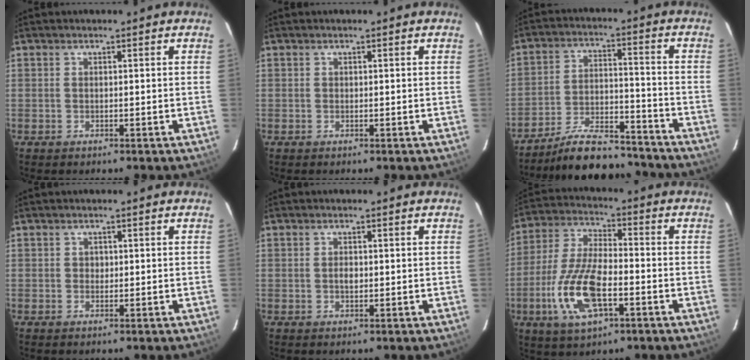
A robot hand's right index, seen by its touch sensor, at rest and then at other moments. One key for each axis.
{"total": 0.0}
{"total": 15.8, "fx": -14.2, "fy": 3.8, "fz": 5.7, "tx": -0.120, "ty": 0.007, "tz": -0.214}
{"total": 0.6, "fx": 0.0, "fy": 0.6, "fz": 0.0, "tx": 0.004, "ty": 0.001, "tz": 0.000}
{"total": 1.2, "fx": 0.0, "fy": 0.6, "fz": 1.0, "tx": -0.019, "ty": 0.002, "tz": 0.000}
{"total": 14.7, "fx": -4.9, "fy": 5.9, "fz": 12.5, "tx": -0.272, "ty": -0.007, "tz": -0.092}